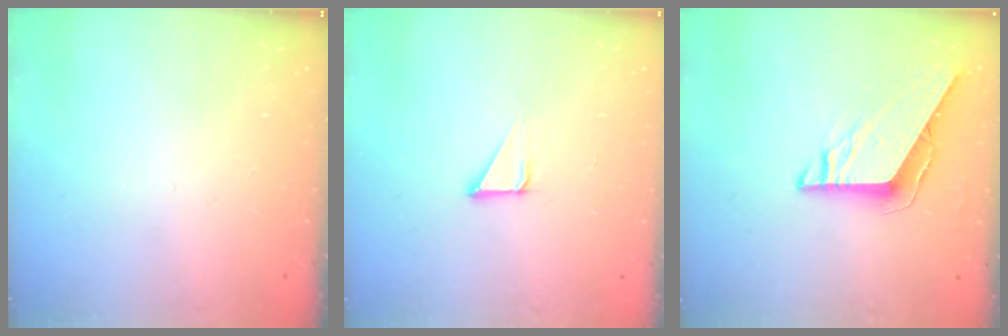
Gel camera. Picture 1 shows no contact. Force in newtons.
{"total": 2.1, "press": 2.1, "slide": 0.1}
{"total": 8.1, "press": 8.1, "slide": 0.3}